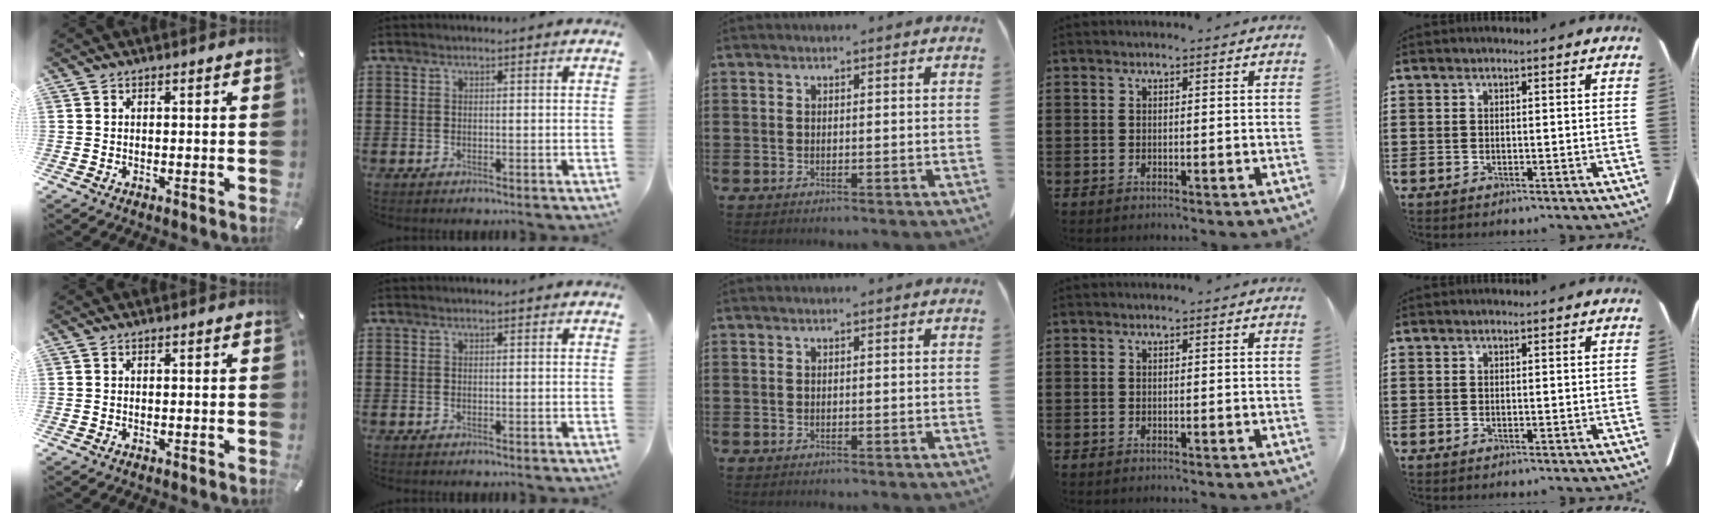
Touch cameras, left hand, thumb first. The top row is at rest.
{}